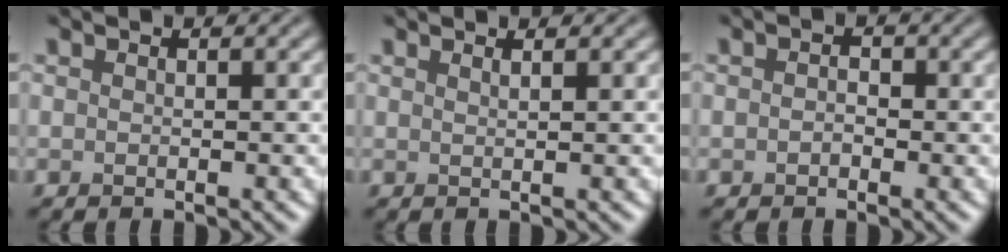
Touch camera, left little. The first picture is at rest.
{"total": 1.7, "force": [1.0, 0.7, 1.1], "torque": [0.000, 0.001, -0.003]}
{"total": 1.0, "force": [-0.2, 0.7, 0.7], "torque": [-0.012, -0.001, -0.007]}